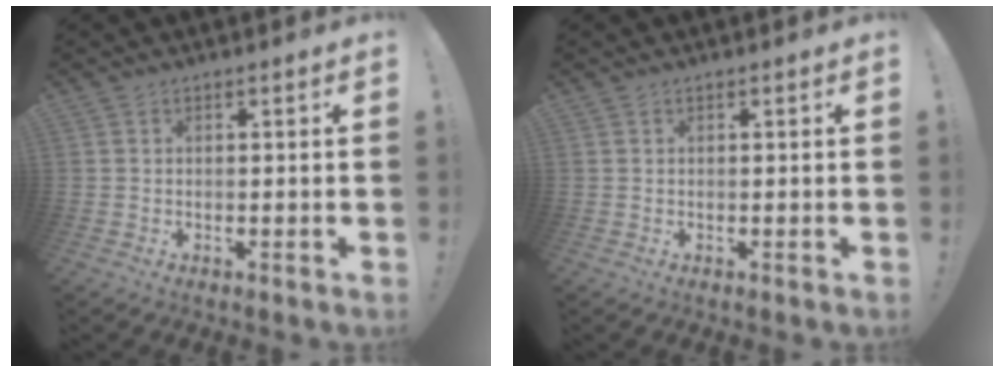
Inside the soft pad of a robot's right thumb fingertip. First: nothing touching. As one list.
[{"total": 0.0}]